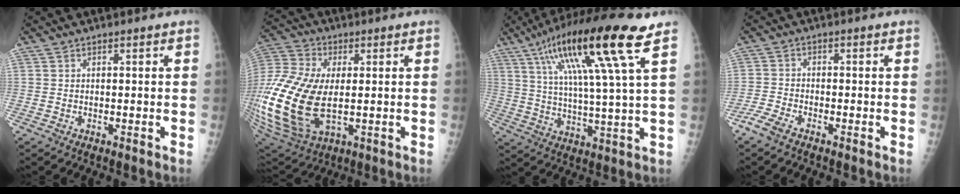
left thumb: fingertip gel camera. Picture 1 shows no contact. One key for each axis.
{"total": 24.6, "fx": -1.6, "fy": 14.0, "fz": 20.2, "tx": -0.476, "ty": -0.020, "tz": -0.011}
{"total": 19.6, "fx": 9.3, "fy": 1.5, "fz": 17.1, "tx": -0.302, "ty": -0.016, "tz": 0.156}
{"total": 3.8, "fx": -3.1, "fy": 1.1, "fz": 1.8, "tx": -0.054, "ty": 0.007, "tz": -0.065}